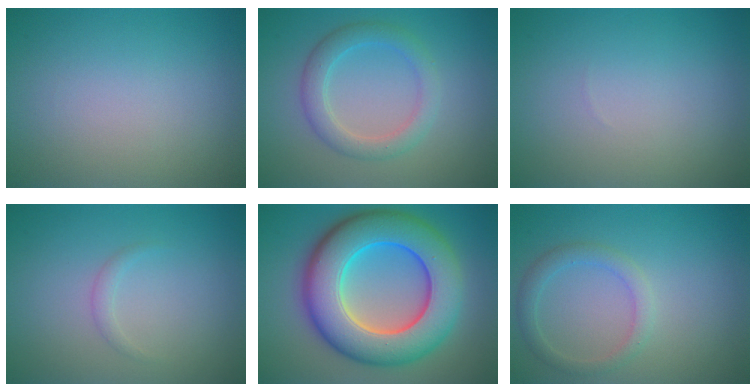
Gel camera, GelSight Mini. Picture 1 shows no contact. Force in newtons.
{"total": 3.1, "press": 3.1, "slide": 0.1}
{"total": 0.0}
{"total": 0.8, "press": 0.8, "slide": 0.1}
{"total": 12.3, "press": 12.3, "slide": 0.2}
{"total": 2.1, "press": 2.1, "slide": 0.1}